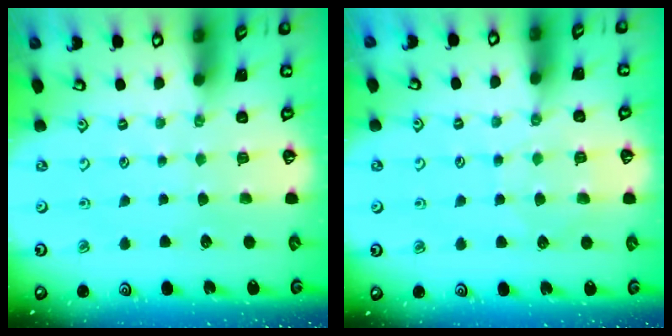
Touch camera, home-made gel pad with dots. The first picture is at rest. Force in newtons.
{"total": 5.2, "press": 5.1, "slide": 0.8}